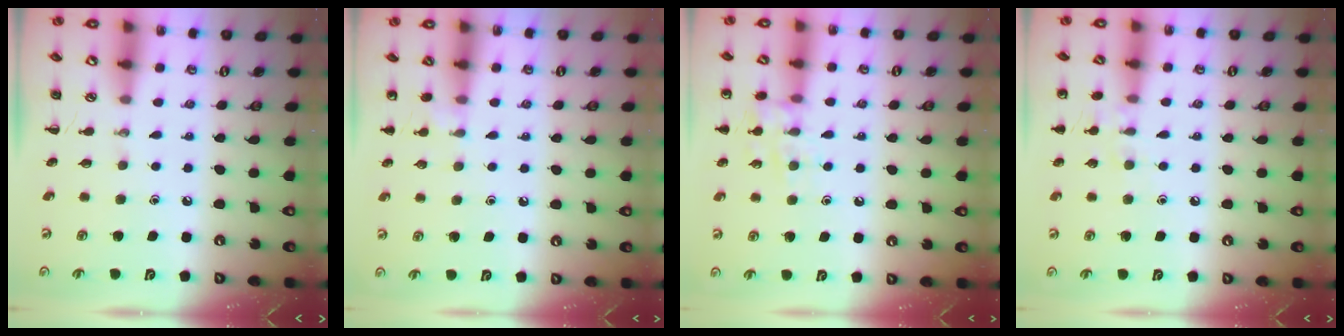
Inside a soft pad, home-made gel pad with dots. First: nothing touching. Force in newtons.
{"total": 5.5, "press": 5.3, "slide": 1.6}
{"total": 10.2, "press": 10.1, "slide": 1.4}
{"total": 7.1, "press": 6.7, "slide": 2.2}